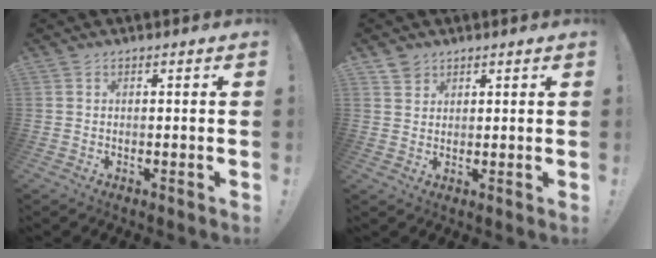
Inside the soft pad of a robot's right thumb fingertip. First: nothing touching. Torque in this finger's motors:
{"motor_torque": [0.36, 0.75, 0.35, -0.06, -0.09]}